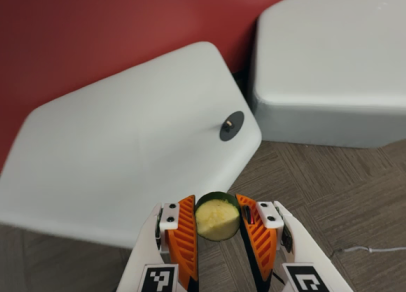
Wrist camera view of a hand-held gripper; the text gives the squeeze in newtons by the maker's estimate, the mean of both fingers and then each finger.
{"total": 12.1, "left": 12.8, "right": 11.4}